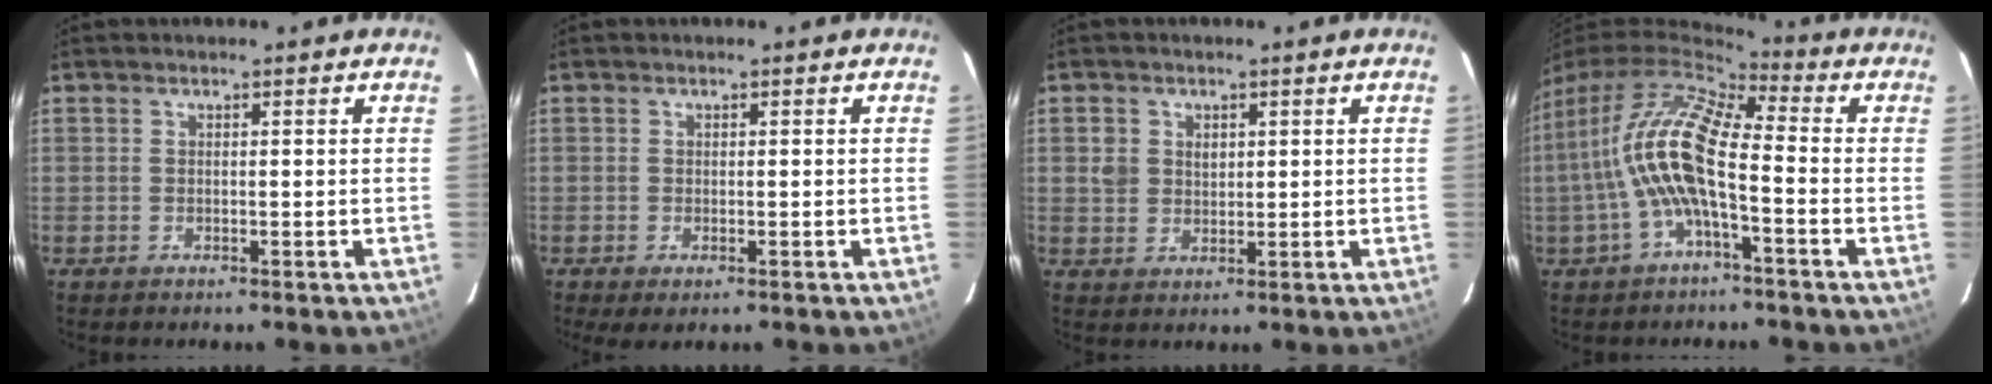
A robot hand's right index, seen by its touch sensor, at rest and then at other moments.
{"total": 2.0, "force": [-0.8, 0.8, 1.7], "torque": [-0.034, -0.009, -0.011]}
{"total": 3.7, "force": [0.9, 3.4, 1.3], "torque": [-0.022, 0.008, 0.017]}
{"total": 12.5, "force": [-2.1, 3.5, 11.8], "torque": [-0.226, 0.006, -0.040]}